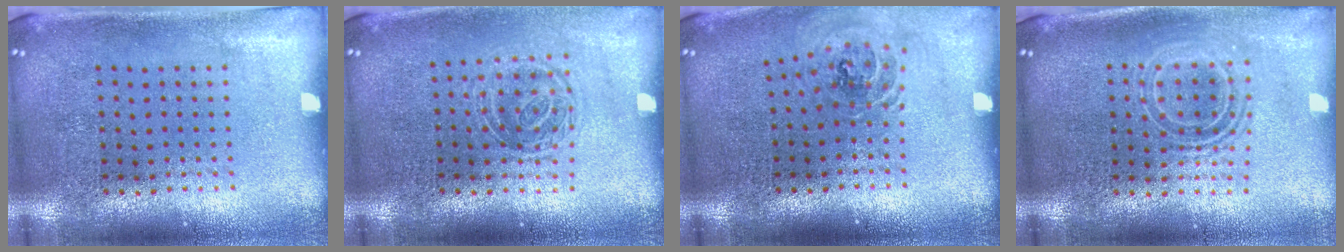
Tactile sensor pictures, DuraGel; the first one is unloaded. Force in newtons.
{"total": 1.4, "press": 1.1, "slide": 0.9}
{"total": 0.9, "press": 0.9, "slide": 0.1}
{"total": 1.7, "press": 1.2, "slide": 1.1}